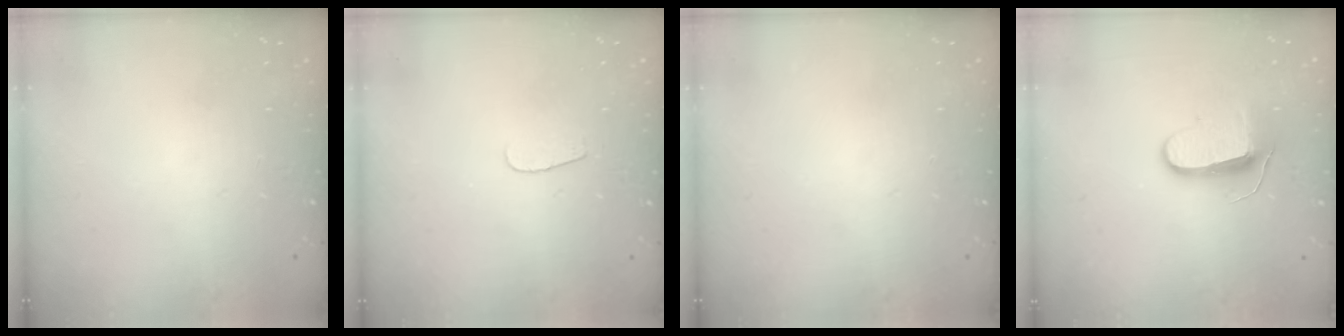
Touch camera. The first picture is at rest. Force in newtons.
{"total": 3.5, "press": 3.5, "slide": 0.3}
{"total": 0.0}
{"total": 9.6, "press": 9.6, "slide": 0.4}